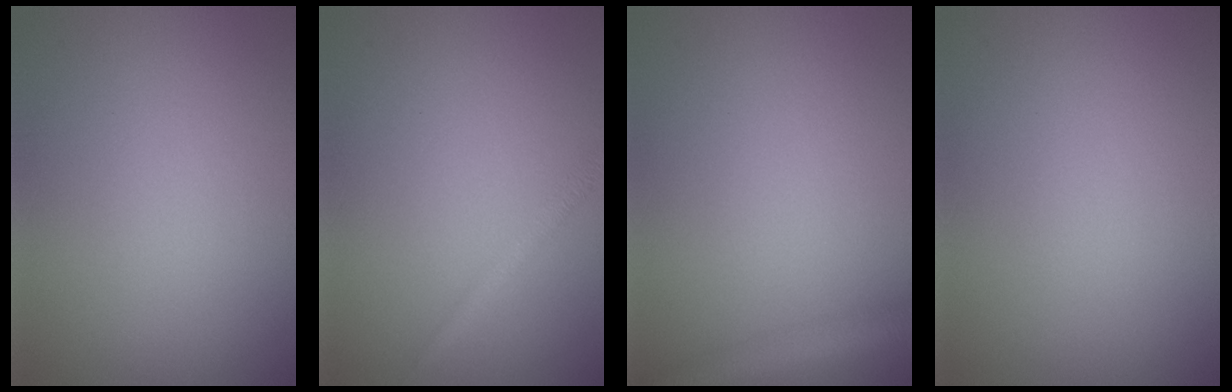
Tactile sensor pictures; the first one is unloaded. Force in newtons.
{"total": 1.4, "press": 1.4, "slide": 0.1}
{"total": 2.9, "press": 2.9, "slide": 0.1}
{"total": 0.0}